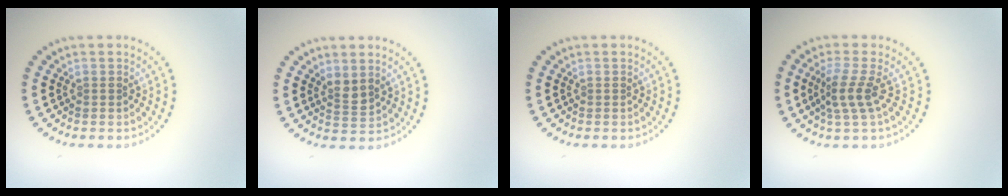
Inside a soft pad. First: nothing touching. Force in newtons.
{"total": 1.5, "press": 1.2, "slide": 0.9}
{"total": 0.0}
{"total": 2.6, "press": 2.0, "slide": 1.6}